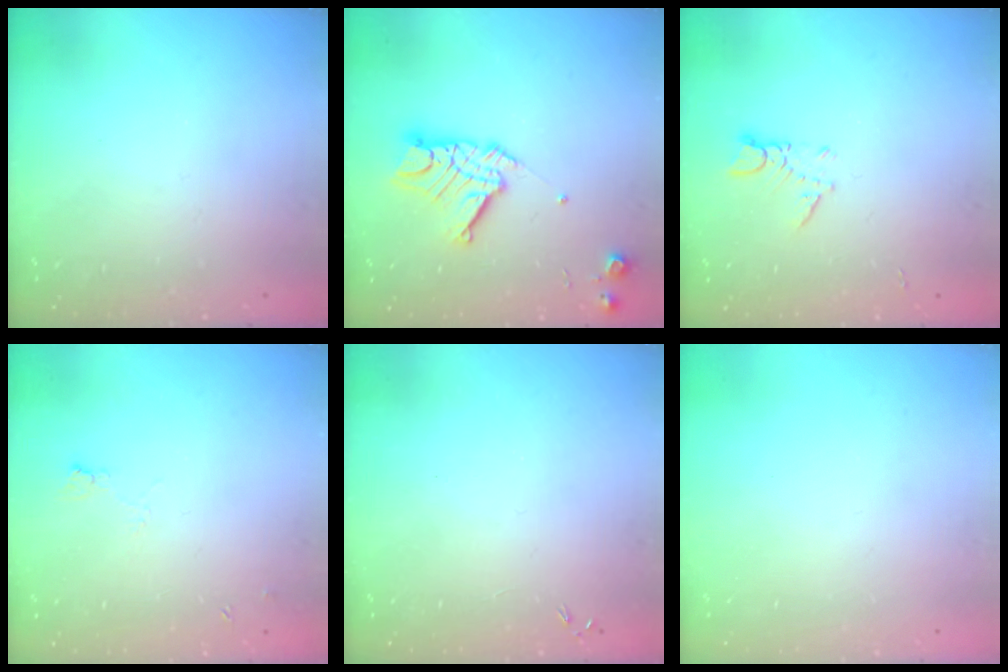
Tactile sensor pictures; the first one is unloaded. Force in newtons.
{"total": 13.4, "press": 13.3, "slide": 1.2}
{"total": 3.0, "press": 2.9, "slide": 0.4}
{"total": 3.9, "press": 3.9, "slide": 0.7}
{"total": 0.0}
{"total": 0.0}